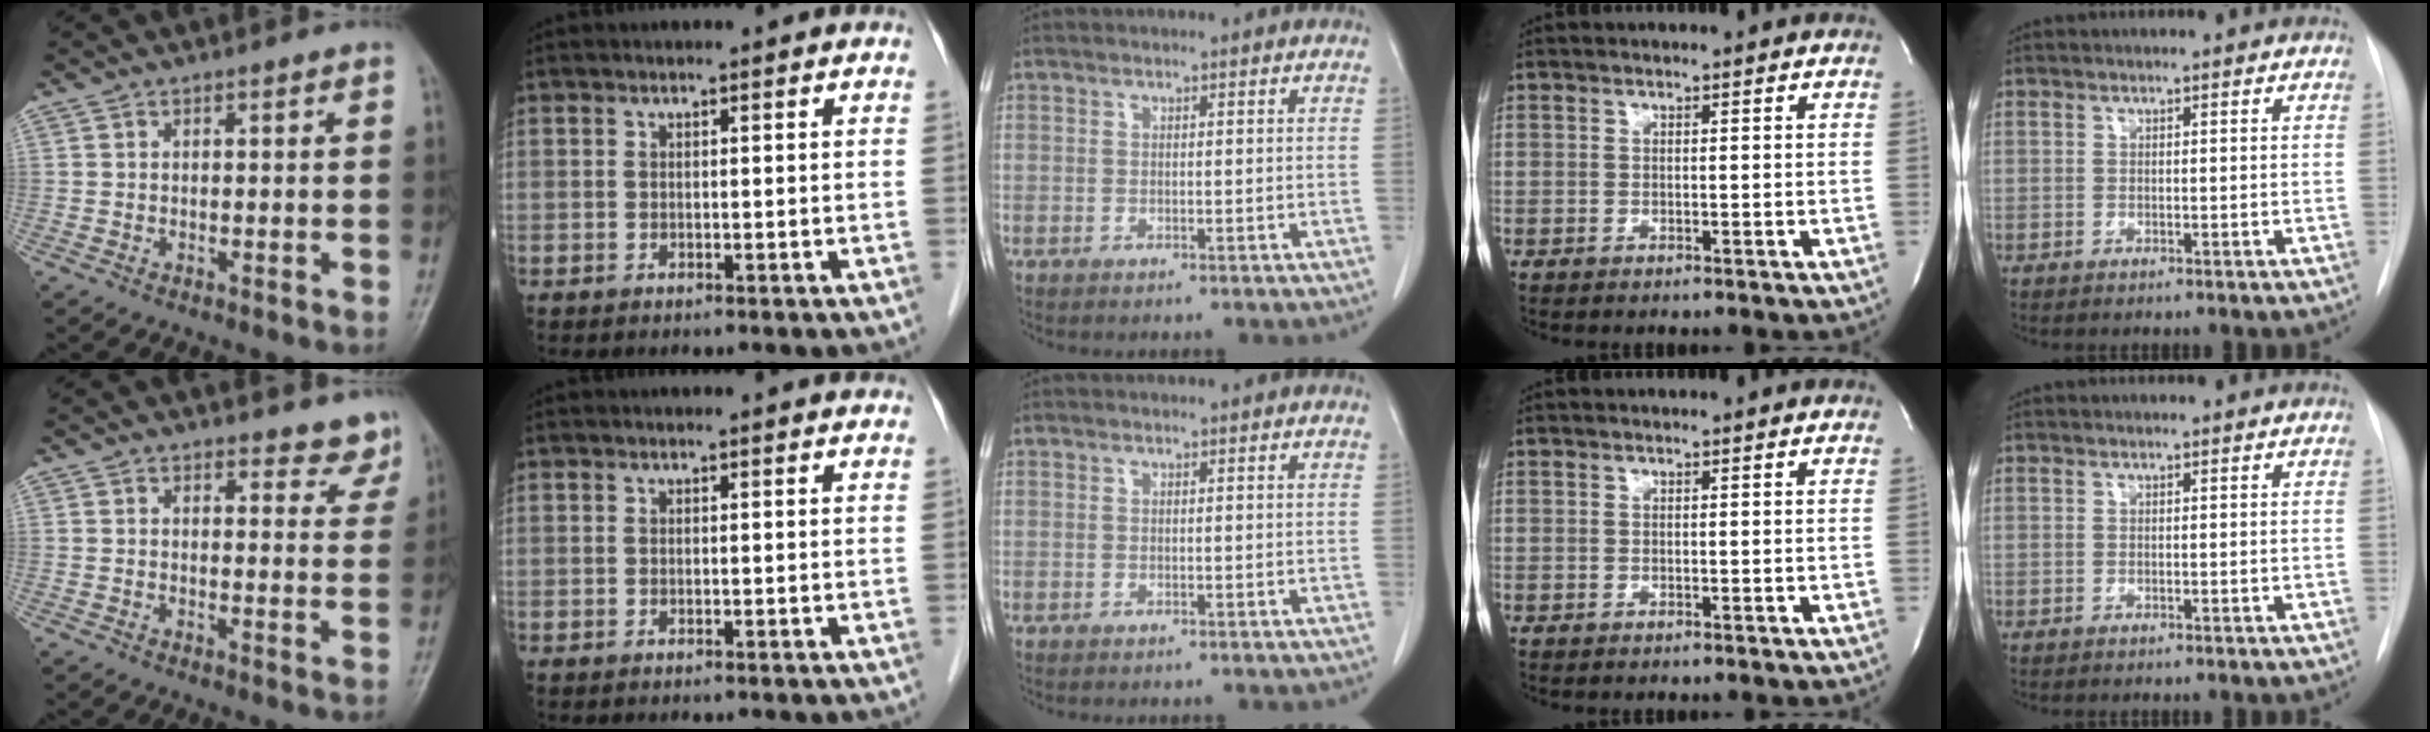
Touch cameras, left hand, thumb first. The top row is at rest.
{"thumb": {"total": 6.2, "force": [5.8, 2.2, 0.5], "torque": [0.031, -0.037, 0.047]}, "index": {"total": 2.1, "force": [2.1, 0.3, 0.3], "torque": [-0.014, 0.006, 0.015]}}